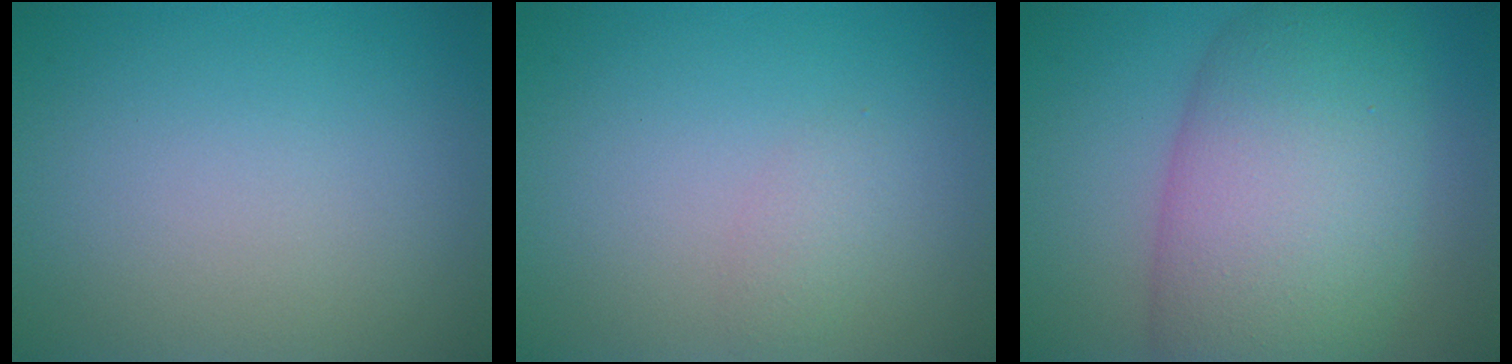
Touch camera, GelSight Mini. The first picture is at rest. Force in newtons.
{"total": 1.1, "press": 1.1, "slide": 0.1}
{"total": 11.4, "press": 11.4, "slide": 0.5}